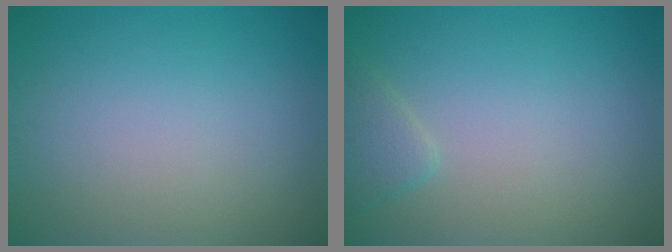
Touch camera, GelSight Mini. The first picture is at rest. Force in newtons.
{"total": 1.6, "press": 1.6, "slide": 0.1}